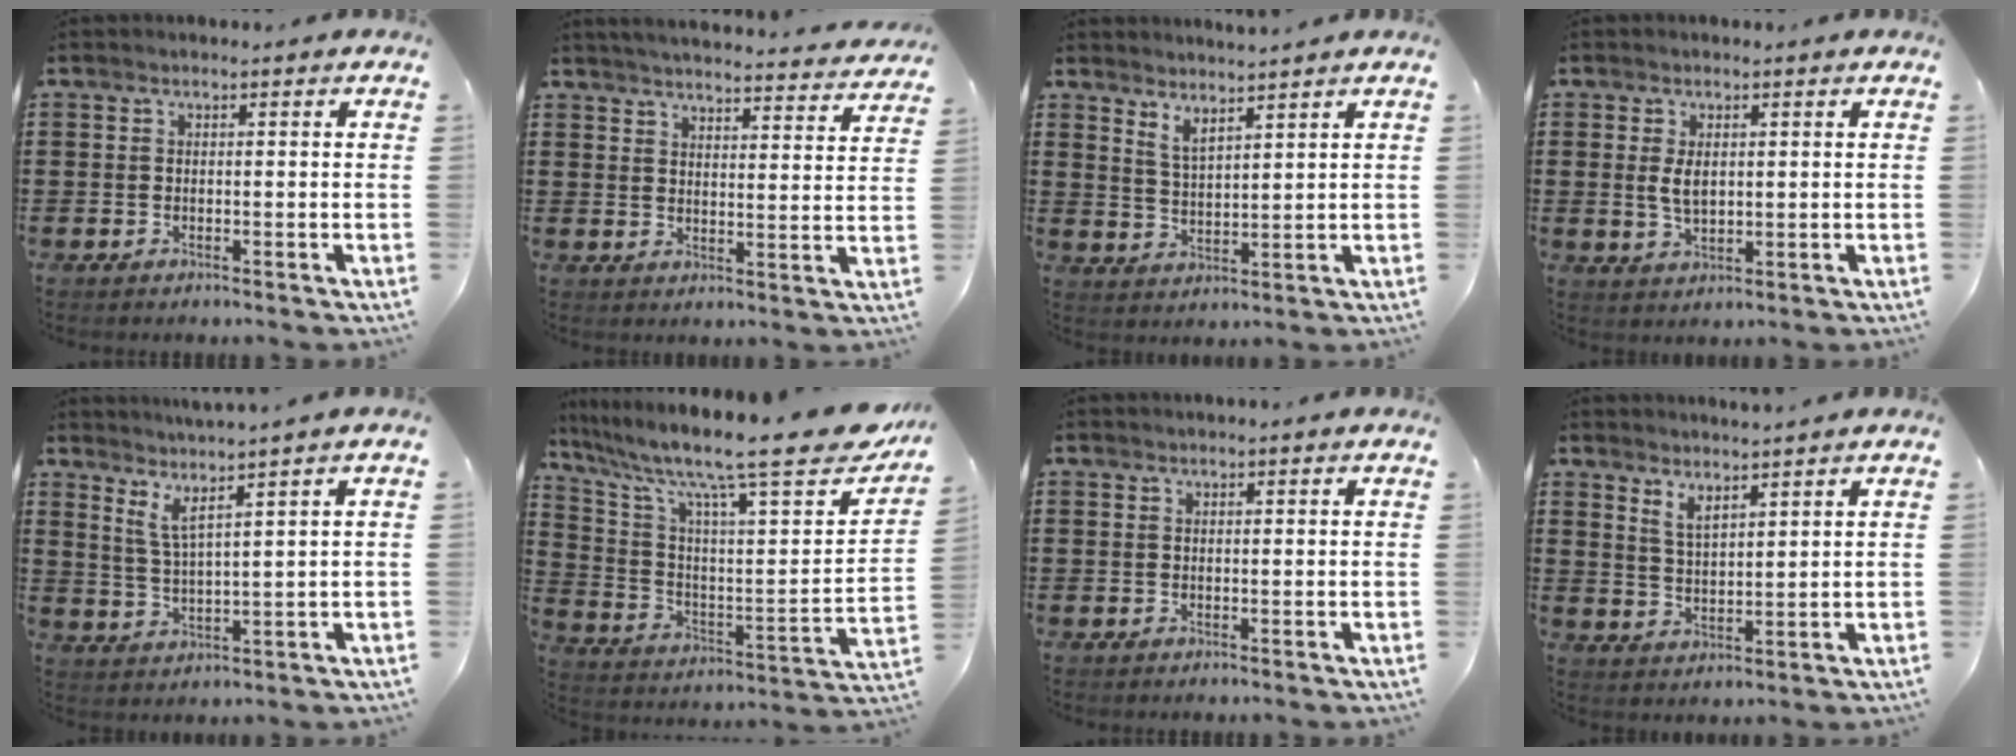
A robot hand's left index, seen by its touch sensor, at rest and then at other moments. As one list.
[{"total": 4.1, "force": [4.0, -0.4, 0.7], "torque": [-0.031, -0.029, 0.068]}, {"total": 3.3, "force": [3.1, 0.2, 1.2], "torque": [-0.031, -0.010, 0.056]}, {"total": 3.5, "force": [0.7, 1.8, 2.9], "torque": [-0.068, 0.002, 0.010]}, {"total": 3.9, "force": [2.8, -0.2, 2.7], "torque": [-0.063, -0.012, 0.045]}, {"total": 14.7, "force": [11.2, 1.7, 9.4], "torque": [-0.188, -0.075, 0.170]}, {"total": 0.5, "force": [0.4, -0.1, 0.3], "torque": [-0.005, -0.001, 0.008]}, {"total": 3.3, "force": [3.0, 0.5, 1.4], "torque": [-0.034, -0.007, 0.054]}]